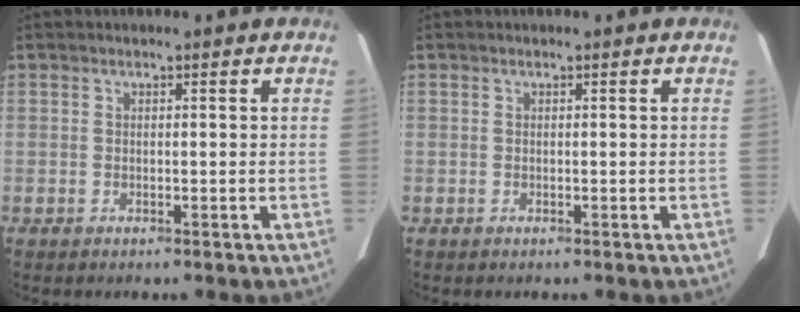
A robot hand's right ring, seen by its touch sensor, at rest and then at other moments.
{"total": 0.0}